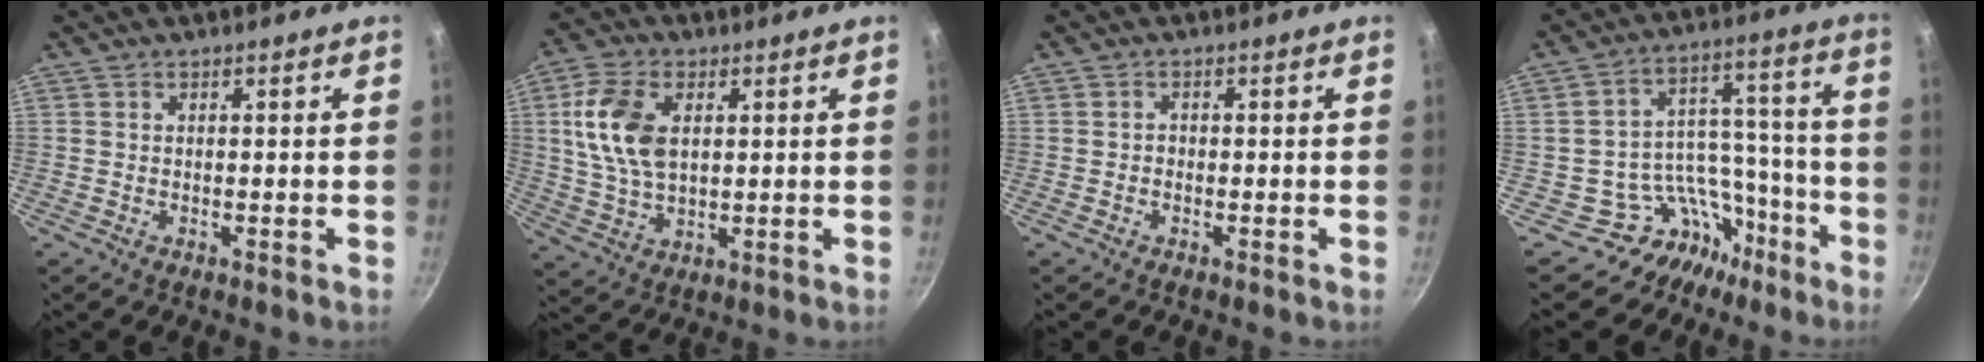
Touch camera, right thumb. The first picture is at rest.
{"total": 11.8, "force": [2.7, 7.1, 9.0], "torque": [-0.166, -0.003, 0.053]}
{"total": 0.7, "force": [-0.3, 0.6, 0.3], "torque": [-0.004, 0.003, -0.006]}
{"total": 12.7, "force": [-8.9, 9.0, 1.3], "torque": [0.060, 0.119, -0.142]}